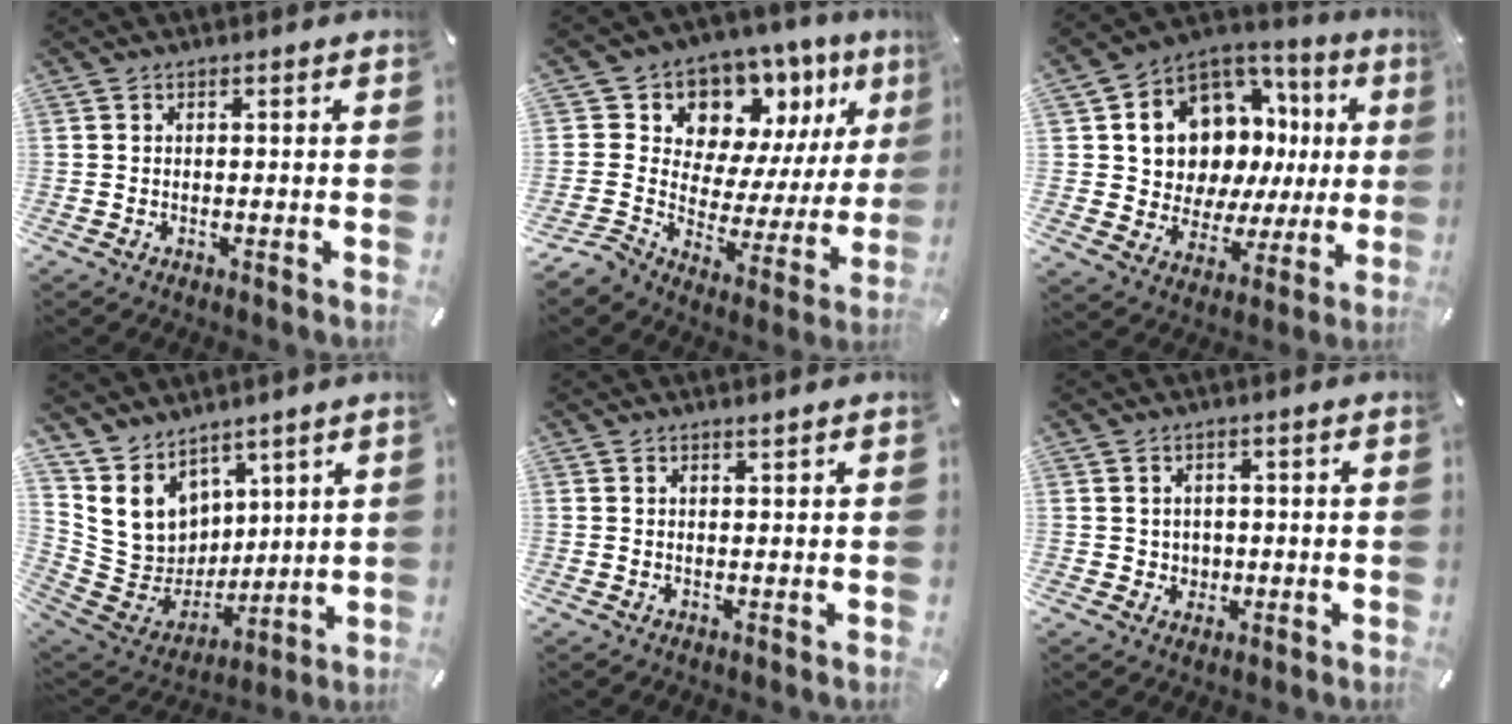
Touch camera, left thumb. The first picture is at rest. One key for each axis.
{"total": 11.7, "fx": 7.5, "fy": 8.8, "fz": 1.9, "tx": -0.029, "ty": -0.094, "tz": 0.142}
{"total": 11.3, "fx": 4.8, "fy": 9.3, "fz": 4.3, "tx": -0.076, "ty": -0.068, "tz": 0.095}
{"total": 11.4, "fx": 6.5, "fy": 9.3, "fz": 0.8, "tx": -0.039, "ty": -0.071, "tz": 0.141}
{"total": 0.7, "fx": 0.6, "fy": -0.1, "fz": 0.2, "tx": -0.005, "ty": -0.002, "tz": 0.012}
{"total": 2.8, "fx": 0.2, "fy": 2.8, "fz": 0.0, "tx": 0.001, "ty": 0.002, "tz": 0.001}